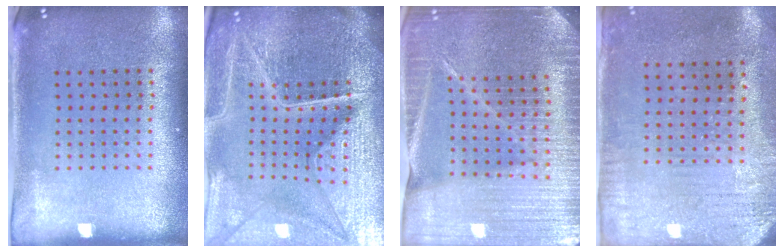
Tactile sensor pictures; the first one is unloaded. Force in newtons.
{"total": 6.5, "press": 5.7, "slide": 3.1}
{"total": 4.9, "press": 4.5, "slide": 2.1}
{"total": 3.1, "press": 2.5, "slide": 1.8}